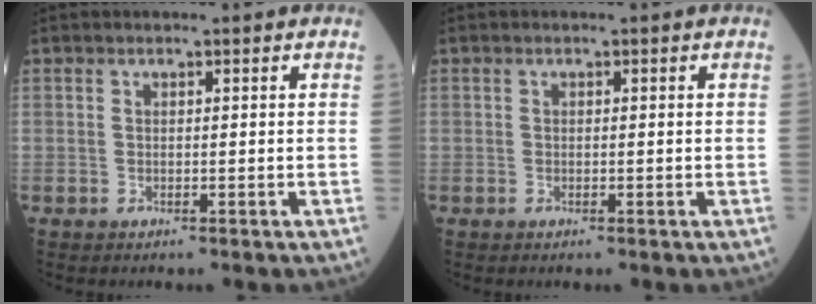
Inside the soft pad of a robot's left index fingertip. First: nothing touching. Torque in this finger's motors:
{"motor_torque": [0.11, 0.19, 0.03, -0.03]}